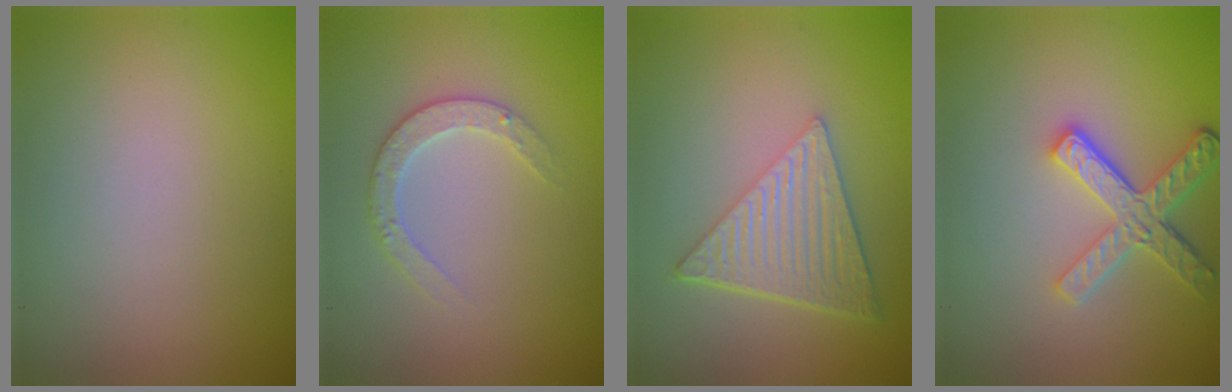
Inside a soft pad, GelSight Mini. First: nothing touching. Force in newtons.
{"total": 2.4, "press": 2.3, "slide": 0.5}
{"total": 6.2, "press": 4.2, "slide": 4.6}
{"total": 4.2, "press": 3.3, "slide": 2.7}